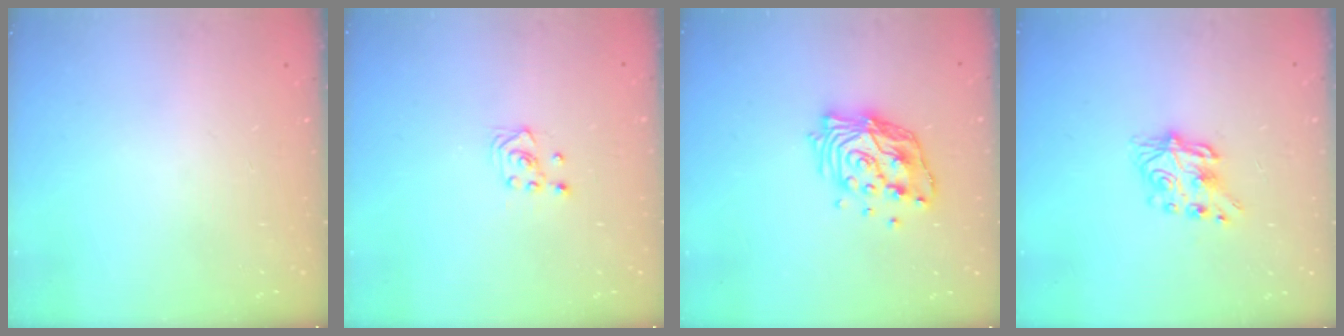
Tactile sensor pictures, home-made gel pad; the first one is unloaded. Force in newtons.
{"total": 3.0, "press": 2.6, "slide": 1.5}
{"total": 14.3, "press": 14.2, "slide": 1.4}
{"total": 7.2, "press": 7.2, "slide": 0.4}